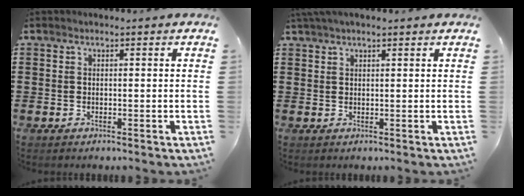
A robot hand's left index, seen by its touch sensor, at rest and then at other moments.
{"total": 1.7, "force": [1.4, 0.2, 1.1], "torque": [-0.023, 0.002, 0.026]}